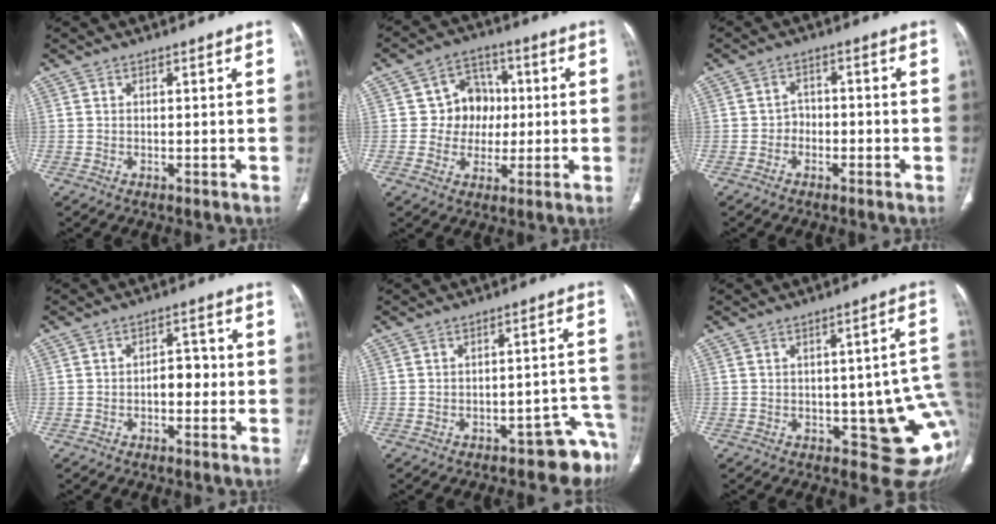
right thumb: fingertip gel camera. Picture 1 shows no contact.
{"total": 8.9, "force": [0.5, 8.0, 3.9], "torque": [-0.003, 0.014, 0.004]}
{"total": 3.0, "force": [-1.3, 2.5, 1.1], "torque": [0.002, 0.017, -0.029]}
{"total": 4.4, "force": [-0.7, 2.8, 3.3], "torque": [-0.026, 0.018, -0.016]}
{"total": 7.9, "force": [-5.9, 3.5, 3.8], "torque": [0.001, 0.081, -0.078]}
{"total": 14.5, "force": [-2.1, 5.8, 13.1], "torque": [-0.130, 0.002, -0.012]}